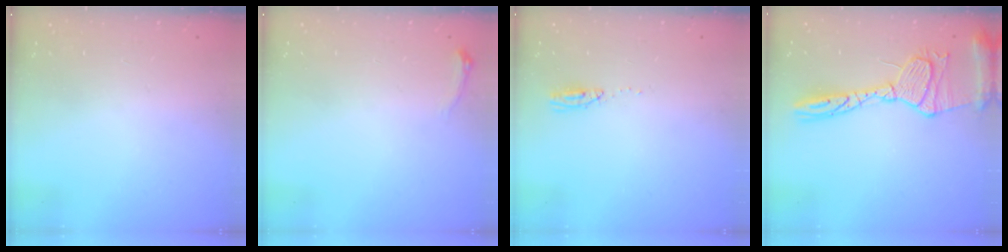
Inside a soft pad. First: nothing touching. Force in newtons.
{"total": 4.5, "press": 4.3, "slide": 1.1}
{"total": 3.7, "press": 3.4, "slide": 1.4}
{"total": 17.8, "press": 17.7, "slide": 1.5}